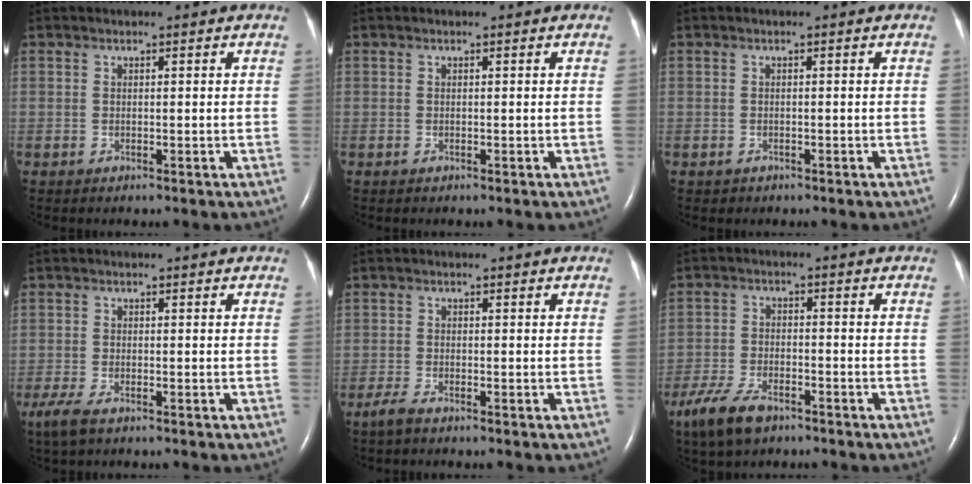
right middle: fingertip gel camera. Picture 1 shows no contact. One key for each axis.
{"total": 0.0}
{"total": 0.6, "fx": -0.4, "fy": 0.5, "fz": 0.0, "tx": -0.007, "ty": 0.002, "tz": -0.006}
{"total": 4.6, "fx": -3.1, "fy": 1.5, "fz": 3.1, "tx": -0.071, "ty": -0.014, "tz": -0.054}
{"total": 2.1, "fx": -1.7, "fy": 0.4, "fz": 1.3, "tx": -0.038, "ty": -0.006, "tz": -0.034}
{"total": 7.8, "fx": -5.5, "fy": 3.1, "fz": 4.6, "tx": -0.103, "ty": -0.012, "tz": -0.102}